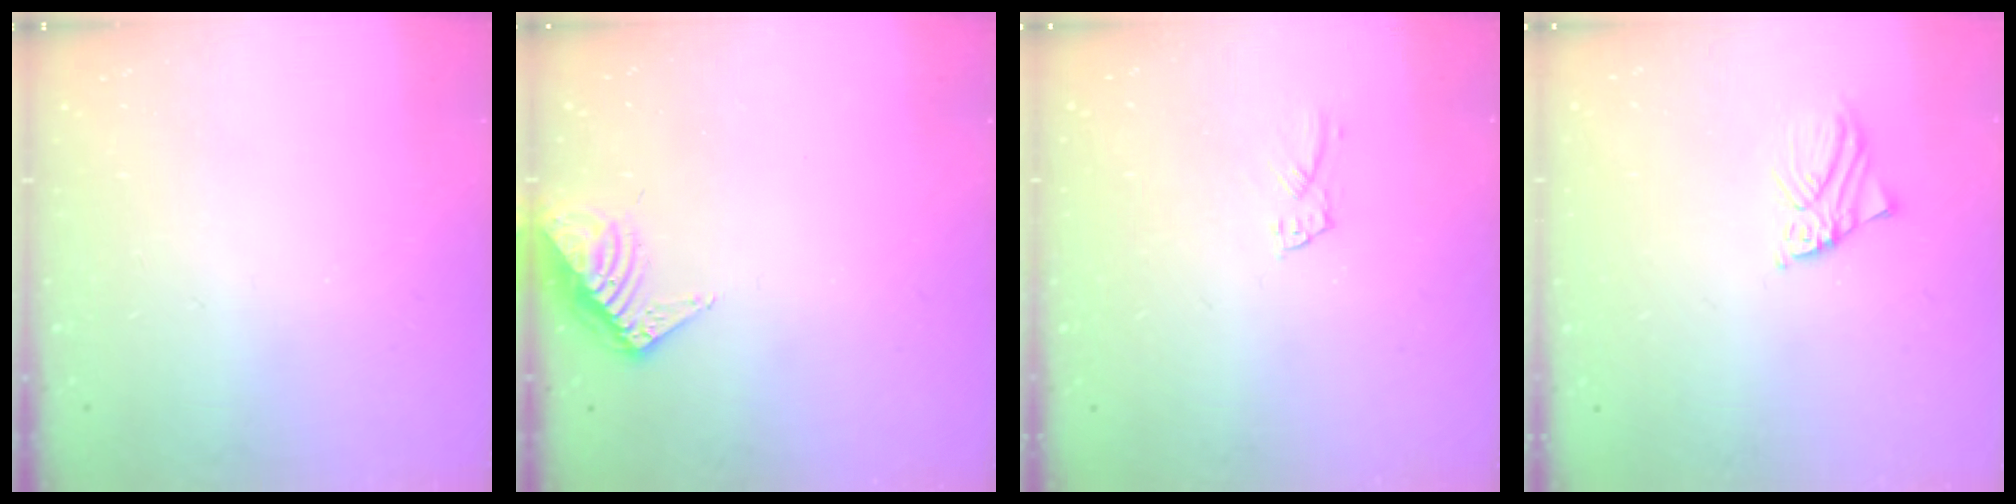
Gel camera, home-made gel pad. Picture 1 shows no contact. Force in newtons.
{"total": 8.1, "press": 8.0, "slide": 0.9}
{"total": 5.0, "press": 5.0, "slide": 0.6}
{"total": 2.4, "press": 2.4, "slide": 0.3}